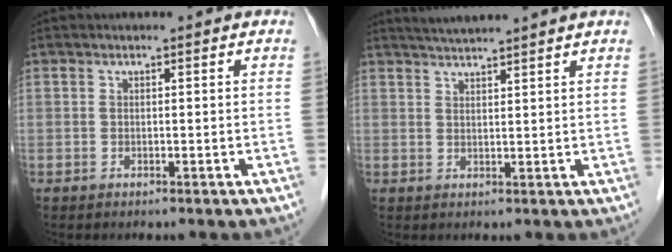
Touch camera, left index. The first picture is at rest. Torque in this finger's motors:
{"motor_torque": [-0.65, -1.09, 0.31, 0.07]}